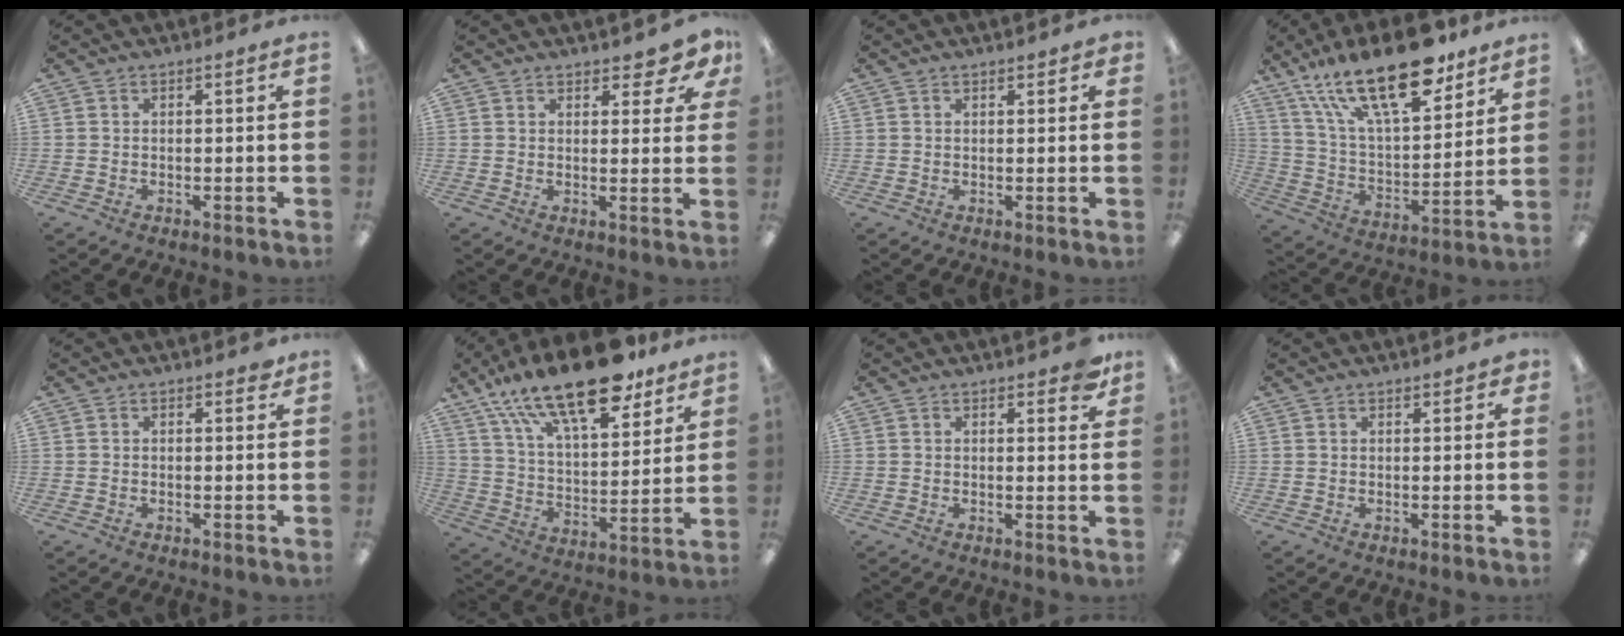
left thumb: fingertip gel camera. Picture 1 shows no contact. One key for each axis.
{"total": 4.7, "fx": 3.8, "fy": 1.9, "fz": 1.9, "tx": -0.013, "ty": -0.021, "tz": 0.065}
{"total": 1.1, "fx": 0.9, "fy": 0.5, "fz": 0.3, "tx": 0.001, "ty": -0.002, "tz": 0.015}
{"total": 24.5, "fx": 16.5, "fy": 9.1, "fz": 15.7, "tx": -0.278, "ty": -0.090, "tz": 0.281}
{"total": 1.2, "fx": 0.8, "fy": 0.6, "fz": 0.6, "tx": 0.003, "ty": -0.003, "tz": 0.011}
{"total": 22.2, "fx": 16.3, "fy": 7.5, "fz": 13.0, "tx": -0.221, "ty": -0.093, "tz": 0.281}
{"total": 3.6, "fx": 2.6, "fy": 1.4, "fz": 2.0, "tx": -0.014, "ty": -0.011, "tz": 0.041}
{"total": 1.4, "fx": 1.1, "fy": 0.7, "fz": 0.5, "tx": -0.003, "ty": -0.002, "tz": 0.019}